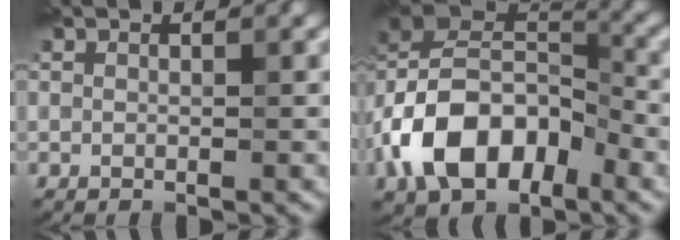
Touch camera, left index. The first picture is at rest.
{"total": 11.2, "force": [-4.2, 6.8, 7.8], "torque": [-0.148, 0.013, -0.092]}